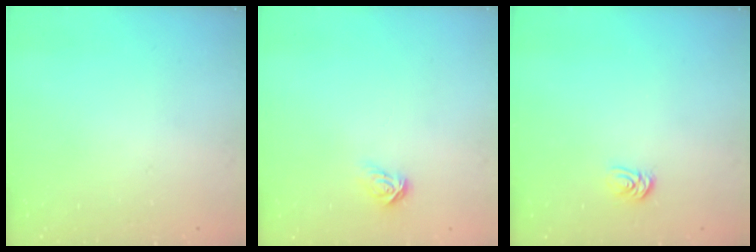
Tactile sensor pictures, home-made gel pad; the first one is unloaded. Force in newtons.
{"total": 3.9, "press": 3.9, "slide": 0.1}
{"total": 2.6, "press": 2.6, "slide": 0.3}